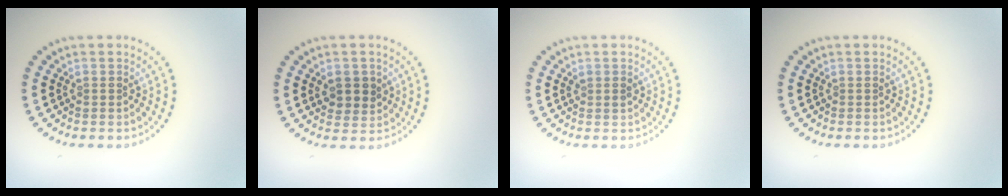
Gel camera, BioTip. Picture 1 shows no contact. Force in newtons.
{"total": 2.4, "press": 2.3, "slide": 0.7}
{"total": 0.8, "press": 0.8, "slide": 0.2}
{"total": 0.0}